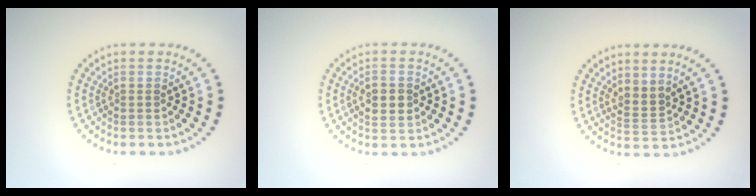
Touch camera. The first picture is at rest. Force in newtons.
{"total": 2.7, "press": 2.7, "slide": 0.2}
{"total": 2.1, "press": 1.5, "slide": 1.4}